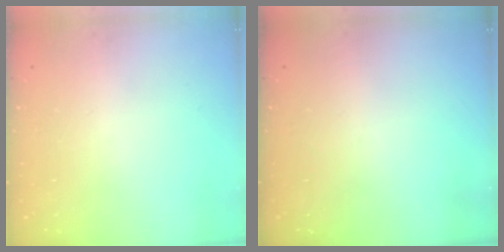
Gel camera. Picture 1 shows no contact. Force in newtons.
{"total": 0.0}